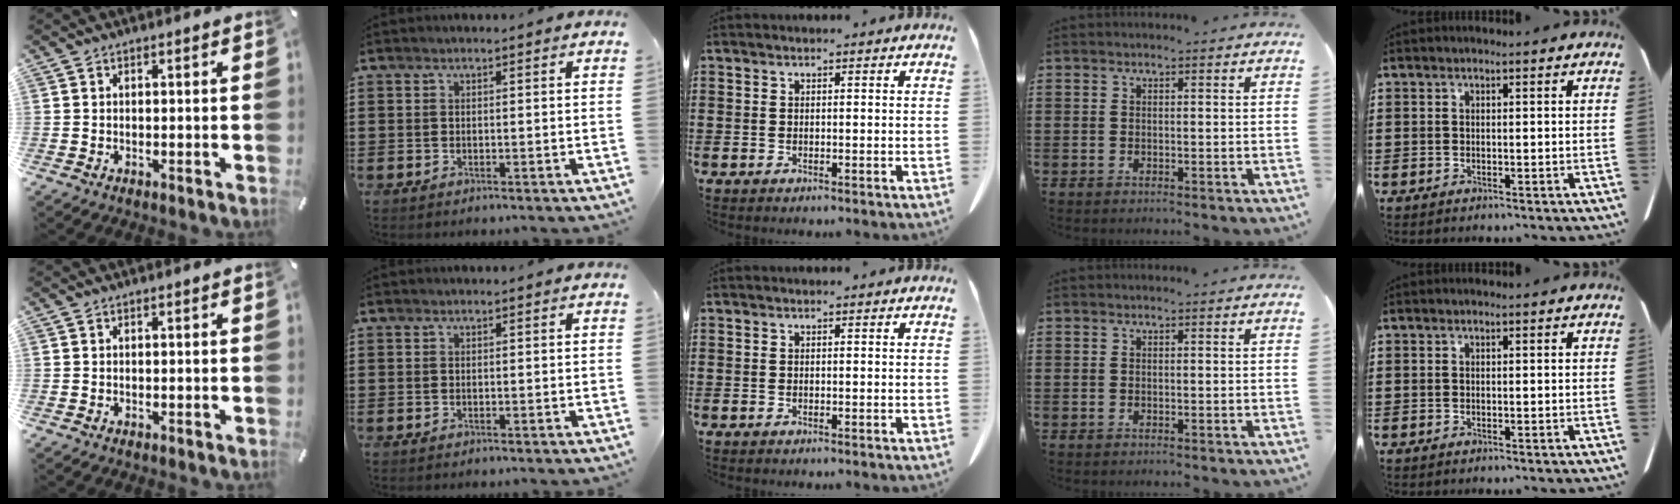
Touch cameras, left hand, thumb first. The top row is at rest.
{}